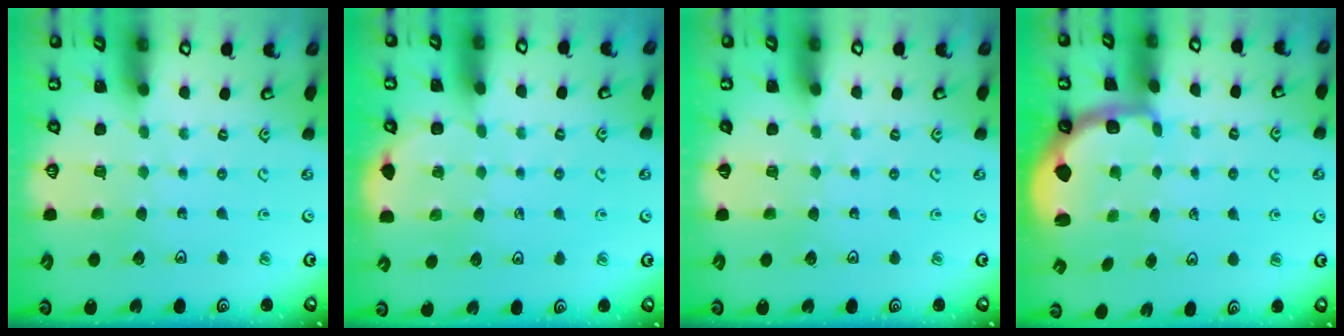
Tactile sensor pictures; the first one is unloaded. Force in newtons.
{"total": 1.7, "press": 1.5, "slide": 0.8}
{"total": 0.0}
{"total": 2.3, "press": 1.3, "slide": 1.8}